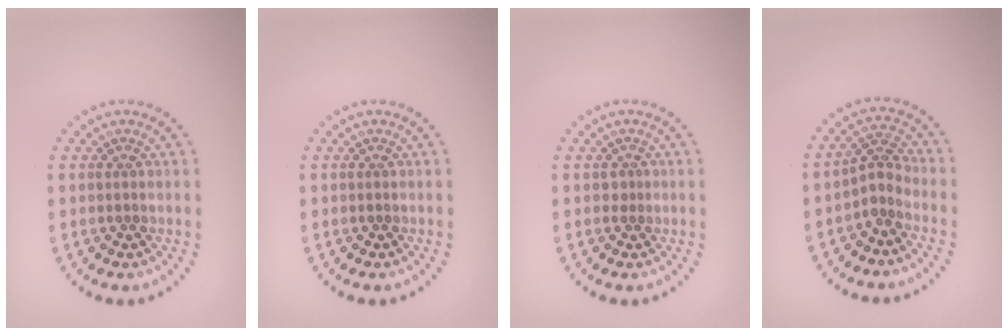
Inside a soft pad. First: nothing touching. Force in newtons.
{"total": 0.0}
{"total": 0.7, "press": 0.5, "slide": 0.6}
{"total": 2.0, "press": 1.3, "slide": 1.5}